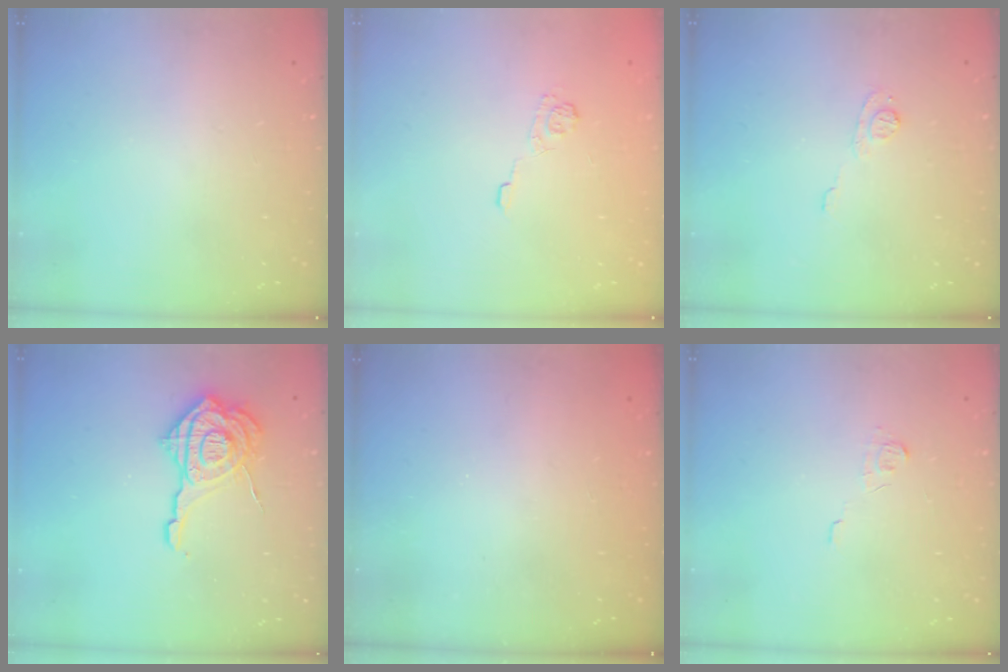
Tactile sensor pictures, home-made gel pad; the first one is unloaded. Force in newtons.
{"total": 3.6, "press": 3.3, "slide": 1.4}
{"total": 5.7, "press": 5.7, "slide": 0.6}
{"total": 17.0, "press": 17.0, "slide": 1.4}
{"total": 2.4, "press": 2.3, "slide": 0.7}
{"total": 3.6, "press": 3.6, "slide": 0.4}